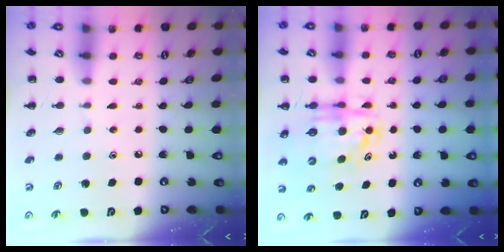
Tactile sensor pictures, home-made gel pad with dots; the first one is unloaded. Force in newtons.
{"total": 7.1, "press": 7.0, "slide": 1.2}